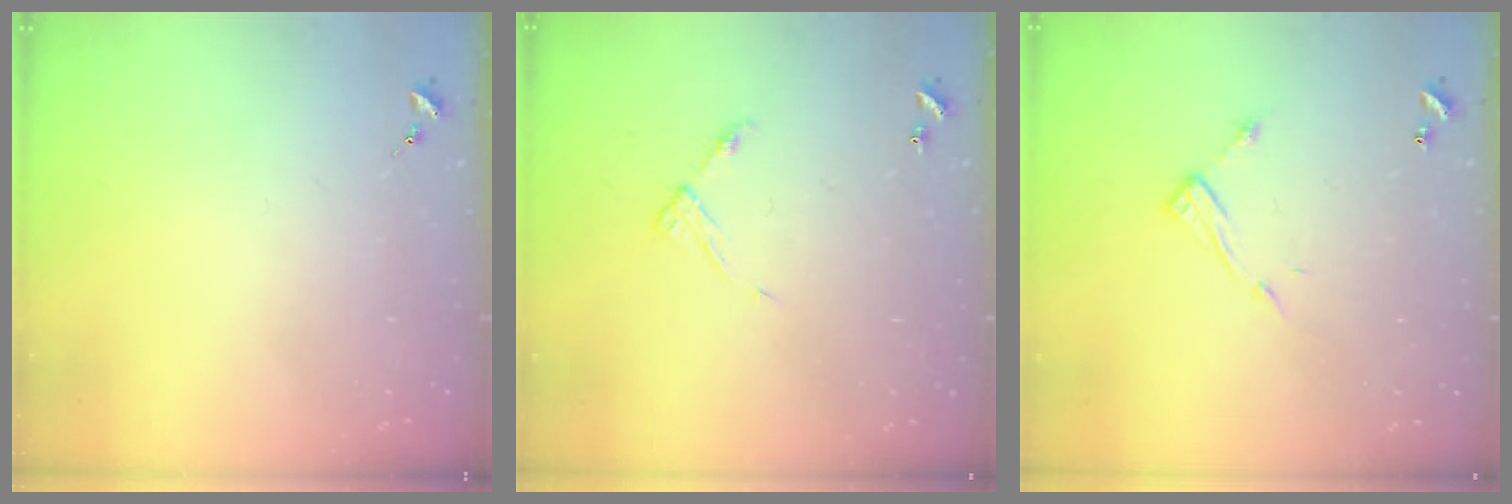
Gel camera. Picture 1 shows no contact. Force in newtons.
{"total": 6.5, "press": 6.5, "slide": 0.5}
{"total": 8.6, "press": 8.6, "slide": 0.4}